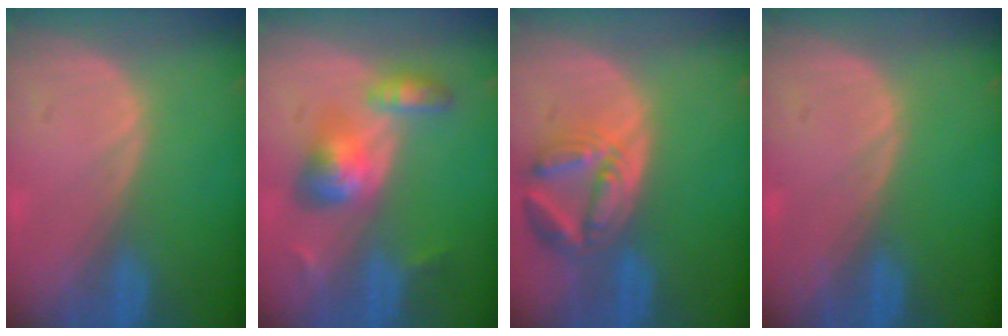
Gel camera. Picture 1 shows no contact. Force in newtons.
{"total": 6.2, "press": 6.0, "slide": 1.5}
{"total": 7.9, "press": 7.0, "slide": 3.6}
{"total": 0.0}